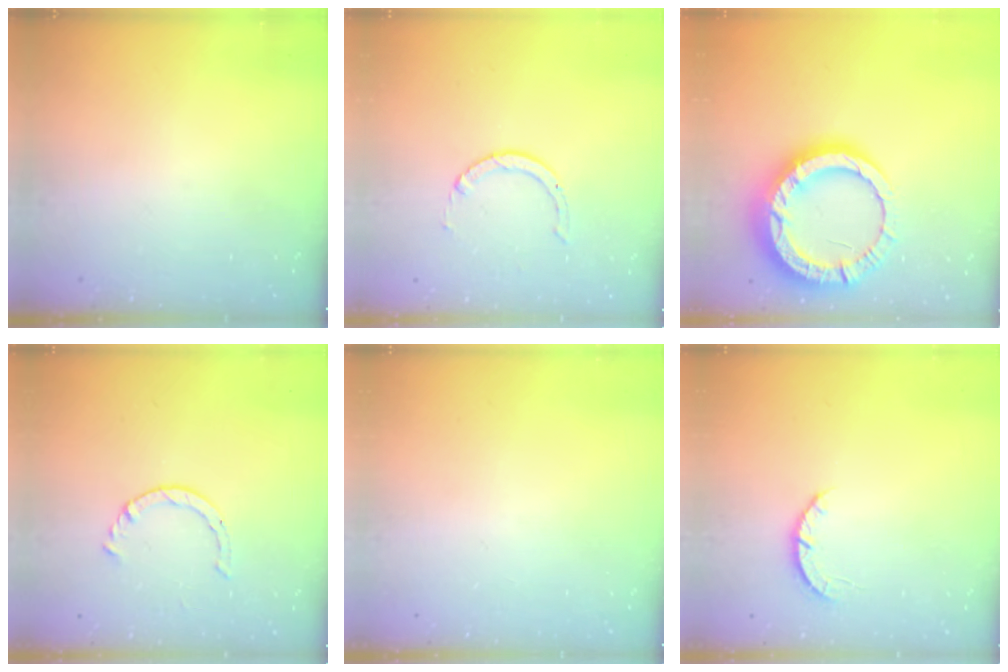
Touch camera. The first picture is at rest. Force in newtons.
{"total": 2.0, "press": 2.0, "slide": 0.2}
{"total": 17.4, "press": 17.3, "slide": 1.8}
{"total": 3.0, "press": 2.9, "slide": 0.3}
{"total": 0.0}
{"total": 2.7, "press": 2.6, "slide": 0.4}